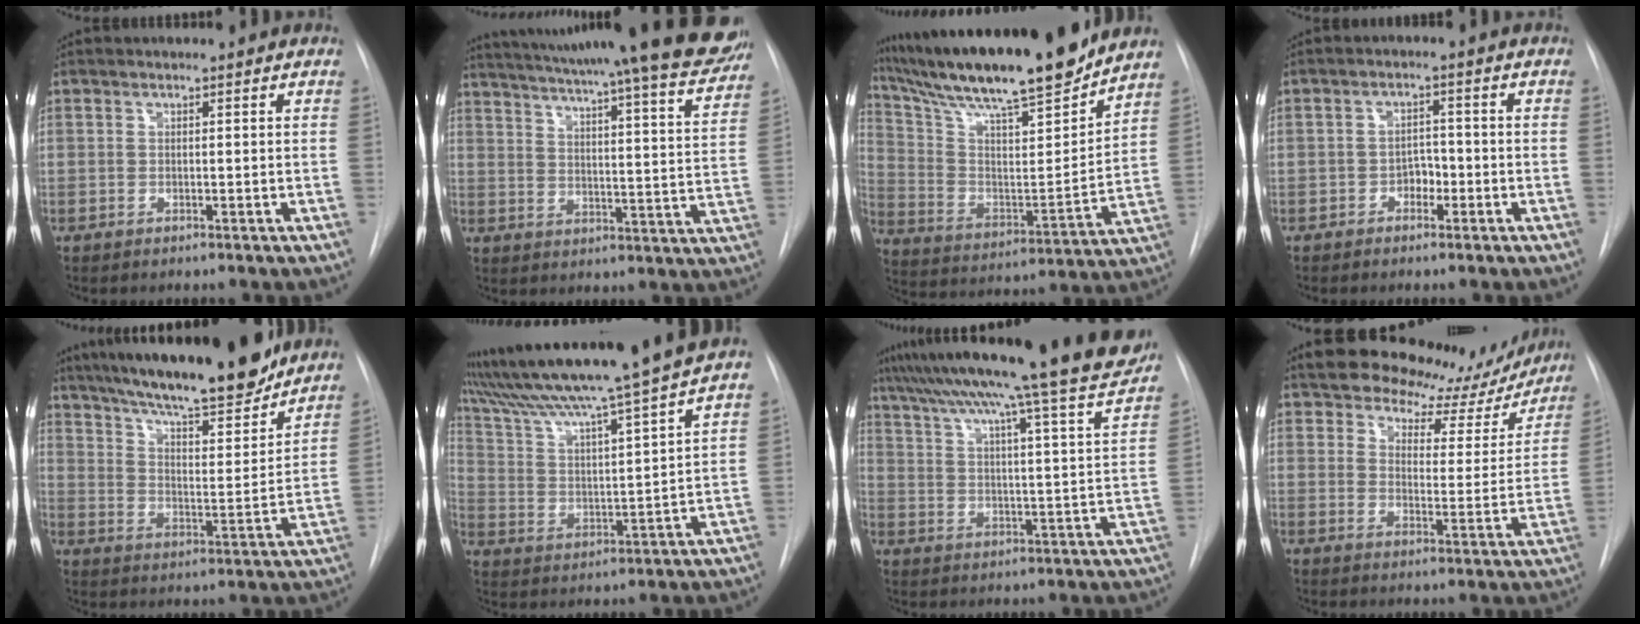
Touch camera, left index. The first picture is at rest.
{"total": 29.1, "force": [25.7, 1.4, 13.5], "torque": [-0.209, -0.076, 0.319]}
{"total": 23.1, "force": [19.7, 1.7, 11.8], "torque": [-0.215, -0.014, 0.322]}
{"total": 2.6, "force": [-1.4, 1.8, 1.4], "torque": [-0.014, 0.006, -0.024]}
{"total": 21.2, "force": [18.0, 3.3, 10.7], "torque": [-0.181, -0.003, 0.269]}
{"total": 19.3, "force": [16.3, -2.3, 10.0], "torque": [-0.178, -0.021, 0.258]}
{"total": 27.4, "force": [24.7, -0.8, 11.9], "torque": [-0.196, -0.063, 0.325]}
{"total": 14.4, "force": [13.1, 5.3, 2.8], "torque": [-0.010, -0.026, 0.152]}